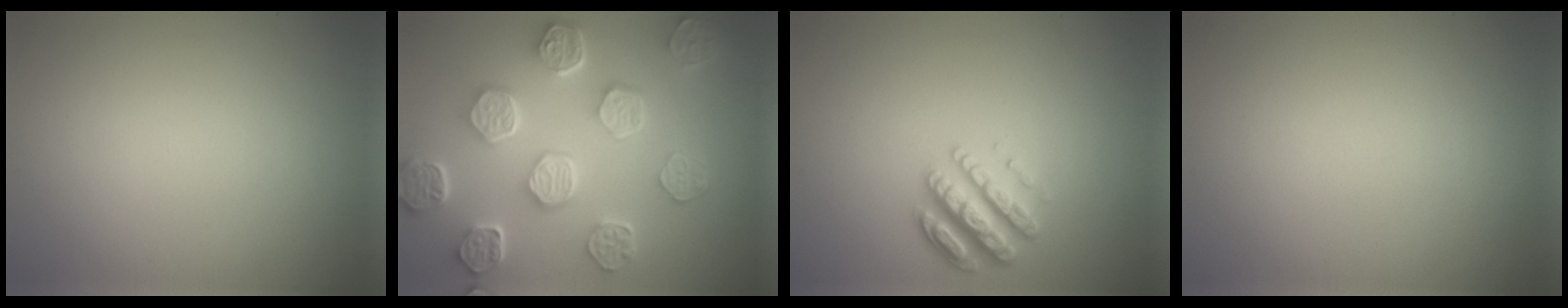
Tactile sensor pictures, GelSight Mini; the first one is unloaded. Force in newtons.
{"total": 7.5, "press": 5.8, "slide": 4.8}
{"total": 3.8, "press": 3.0, "slide": 2.2}
{"total": 0.0}